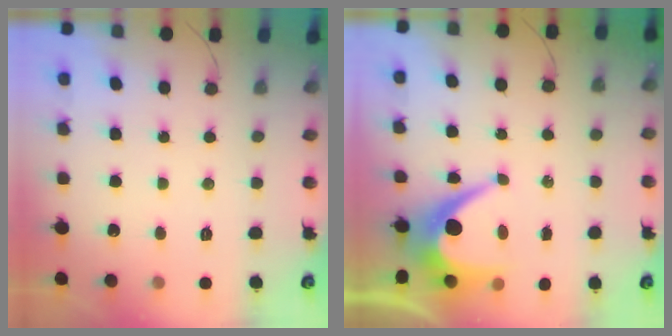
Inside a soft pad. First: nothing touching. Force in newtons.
{"total": 7.6, "press": 7.5, "slide": 0.7}